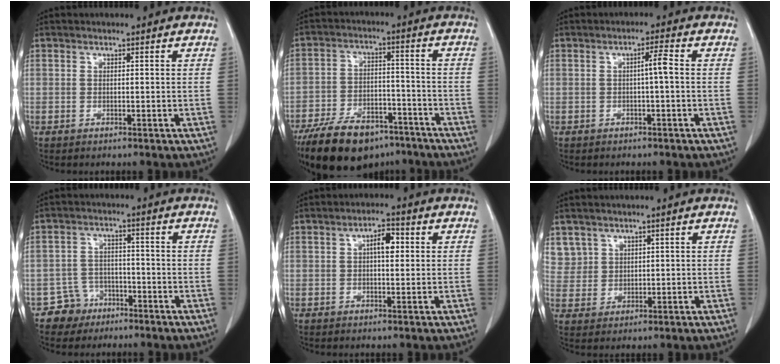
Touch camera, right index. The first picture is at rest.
{"total": 16.6, "force": [-12.3, 7.5, 8.2], "torque": [-0.163, 0.000, -0.200]}
{"total": 2.3, "force": [-0.1, 0.0, 2.3], "torque": [-0.036, 0.004, -0.003]}
{"total": 5.0, "force": [-3.1, 3.9, -0.4], "torque": [0.015, 0.013, -0.052]}
{"total": 3.6, "force": [0.7, 1.4, 3.3], "torque": [-0.055, 0.010, 0.010]}
{"total": 5.1, "force": [3.1, 4.1, -0.1], "torque": [0.013, 0.005, 0.067]}